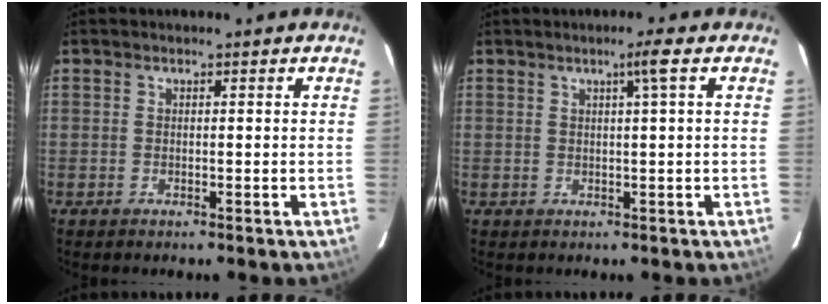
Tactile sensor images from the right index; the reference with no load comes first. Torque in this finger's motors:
{"motor_torque": [0.01, 0.00, 0.01, 0.04]}